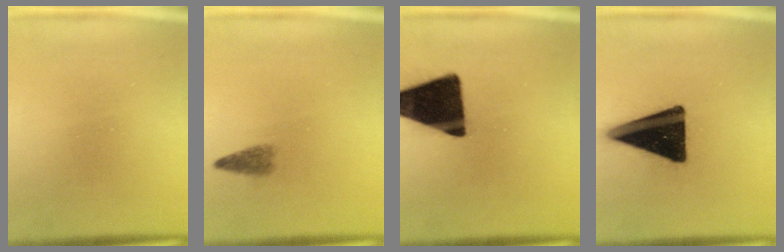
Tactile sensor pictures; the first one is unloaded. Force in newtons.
{"total": 2.2}
{"total": 19.0}
{"total": 18.8}